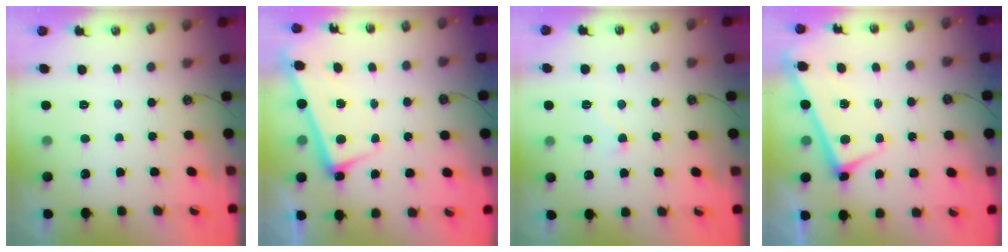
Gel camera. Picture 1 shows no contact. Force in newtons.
{"total": 2.6, "press": 2.5, "slide": 0.7}
{"total": 2.4, "press": 2.3, "slide": 0.5}
{"total": 2.8, "press": 2.8, "slide": 0.4}